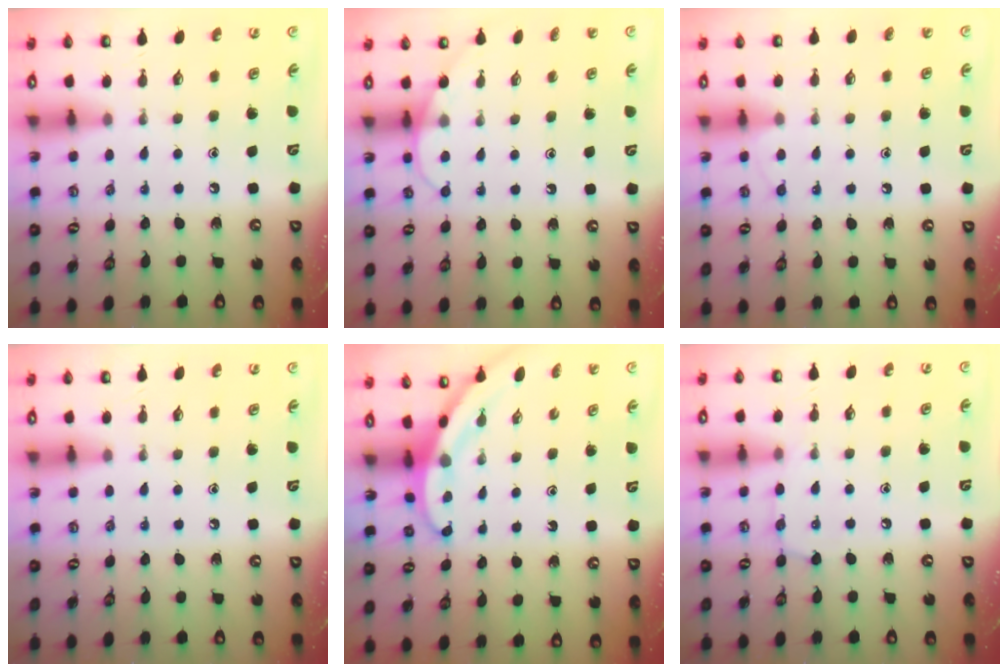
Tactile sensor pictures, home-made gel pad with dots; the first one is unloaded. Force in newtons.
{"total": 4.8, "press": 4.8, "slide": 0.4}
{"total": 4.2, "press": 4.2, "slide": 0.5}
{"total": 0.0}
{"total": 3.5, "press": 3.5, "slide": 0.1}
{"total": 7.2, "press": 7.2, "slide": 0.6}